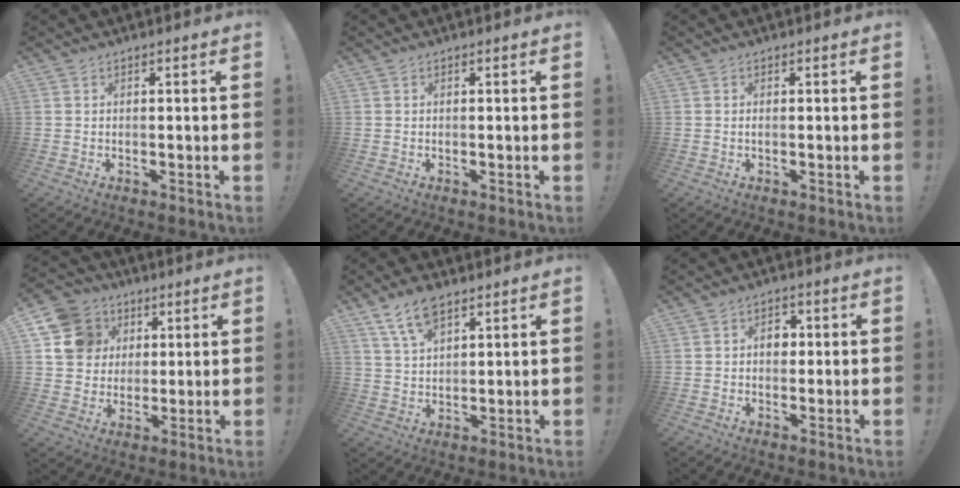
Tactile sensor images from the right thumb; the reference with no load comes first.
{"total": 0.0}
{"total": 0.6, "force": [-0.2, 0.0, 0.5], "torque": [-0.014, 0.001, -0.003]}
{"total": 14.1, "force": [4.6, 12.4, 4.8], "torque": [-0.068, -0.009, 0.100]}
{"total": 8.2, "force": [5.3, 3.7, 5.1], "torque": [-0.096, -0.015, 0.100]}
{"total": 4.4, "force": [0.0, 3.3, 2.8], "torque": [-0.038, 0.008, -0.005]}